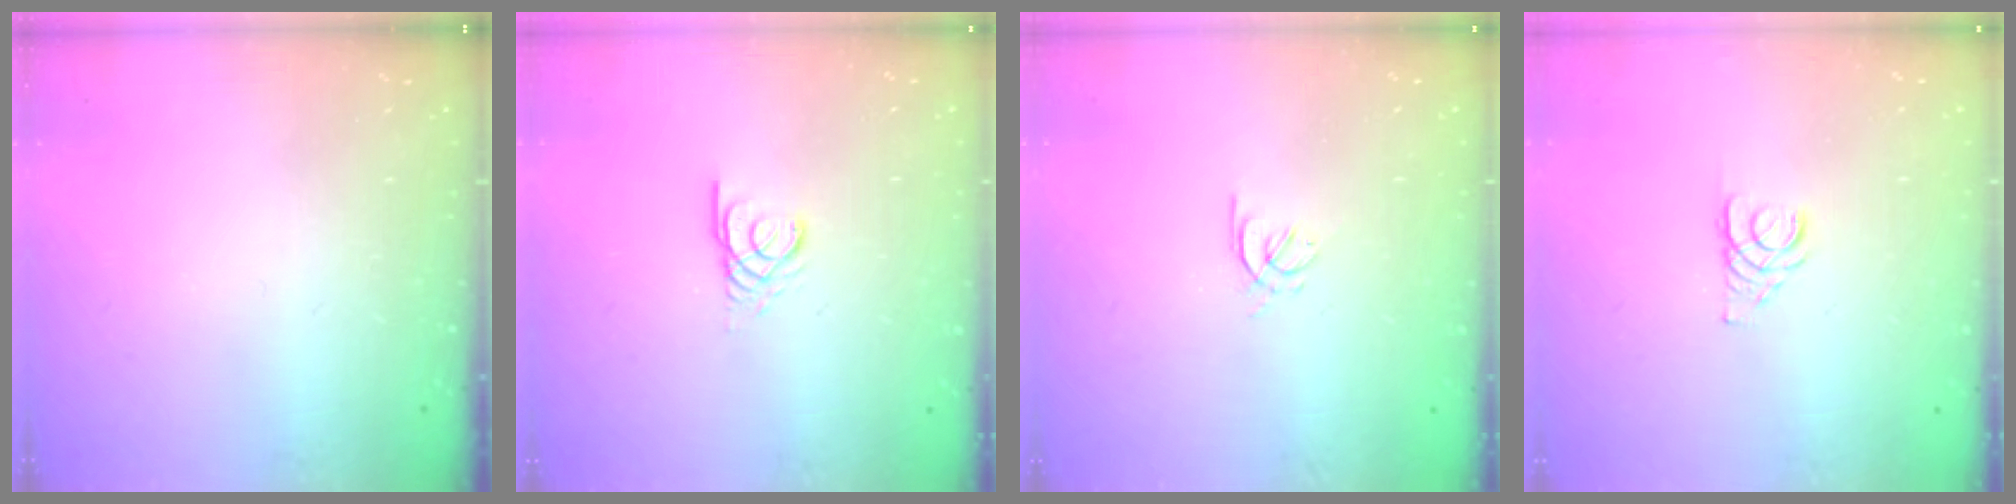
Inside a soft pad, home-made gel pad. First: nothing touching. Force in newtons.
{"total": 2.4, "press": 2.4, "slide": 0.1}
{"total": 2.2, "press": 2.1, "slide": 0.7}
{"total": 2.9, "press": 2.9, "slide": 0.3}